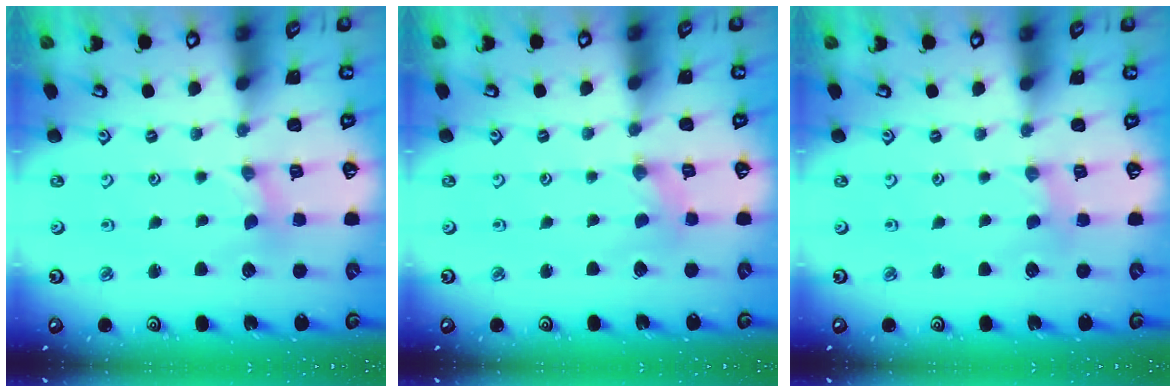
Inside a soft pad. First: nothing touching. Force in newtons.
{"total": 0.0}
{"total": 0.8, "press": 0.8, "slide": 0.2}